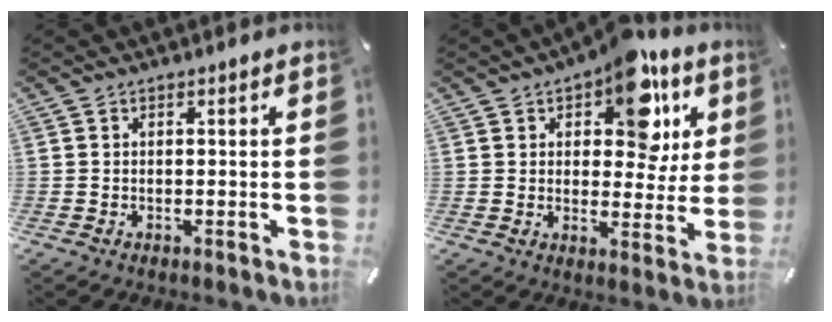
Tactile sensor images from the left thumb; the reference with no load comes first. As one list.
[{"total": 14.4, "force": [7.6, 8.0, 9.2], "torque": [-0.120, -0.036, 0.128]}]